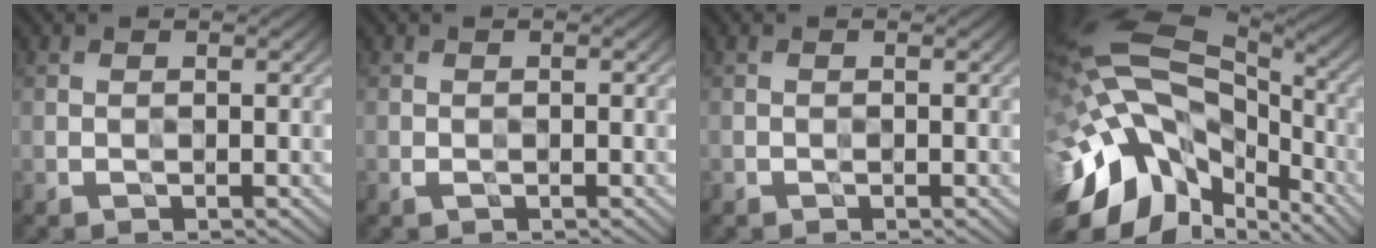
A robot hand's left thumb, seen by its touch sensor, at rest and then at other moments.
{"total": 0.6, "force": [-0.4, 0.2, 0.3], "torque": [-0.010, -0.001, -0.010]}
{"total": 0.0}
{"total": 19.0, "force": [-5.2, 10.8, 14.8], "torque": [-0.316, -0.014, -0.077]}